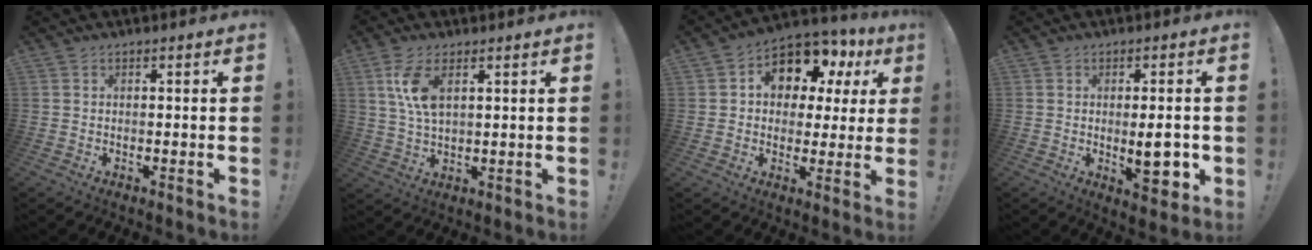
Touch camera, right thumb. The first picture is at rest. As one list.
[{"total": 8.3, "force": [3.2, 3.5, 6.8], "torque": [-0.132, -0.010, 0.054]}, {"total": 10.6, "force": [5.7, 7.1, 5.5], "torque": [-0.085, -0.045, 0.100]}, {"total": 9.2, "force": [-1.0, 3.2, 8.6], "torque": [-0.104, -0.005, -0.009]}]